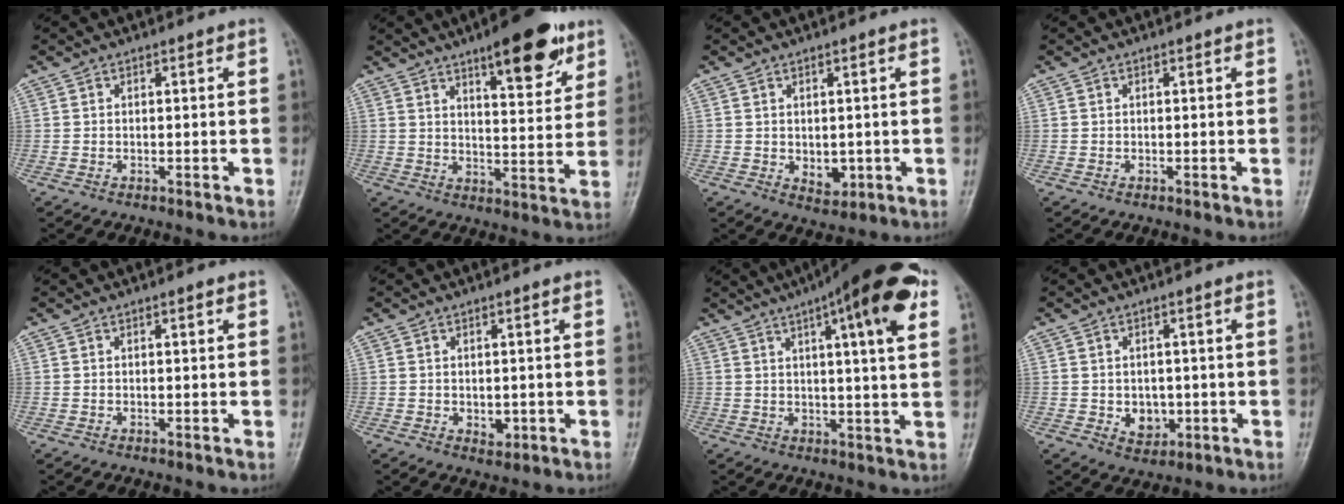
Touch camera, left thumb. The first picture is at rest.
{"total": 13.9, "force": [8.5, 4.5, 10.0], "torque": [-0.109, -0.041, 0.119]}
{"total": 3.8, "force": [-0.3, 2.5, 2.8], "torque": [-0.024, -0.004, 0.005]}
{"total": 0.0}
{"total": 0.7, "force": [0.4, 0.1, 0.6], "torque": [-0.010, 0.000, 0.004]}
{"total": 2.4, "force": [-0.2, 1.6, 1.8], "torque": [-0.015, -0.004, 0.004]}
{"total": 17.7, "force": [8.6, 3.4, 15.1], "torque": [-0.205, -0.004, 0.117]}
{"total": 4.4, "force": [-0.5, 3.5, 2.6], "torque": [-0.020, -0.001, 0.002]}